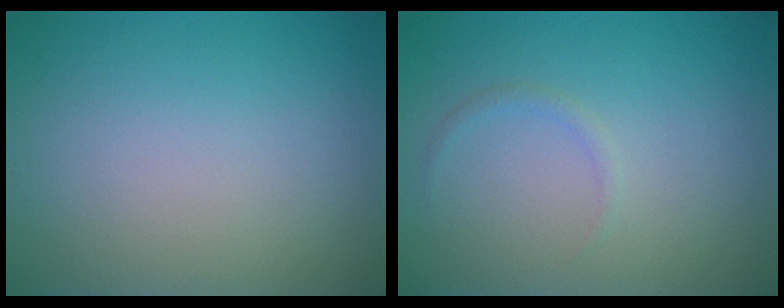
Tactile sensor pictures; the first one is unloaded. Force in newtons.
{"total": 0.7, "press": 0.7, "slide": 0.1}